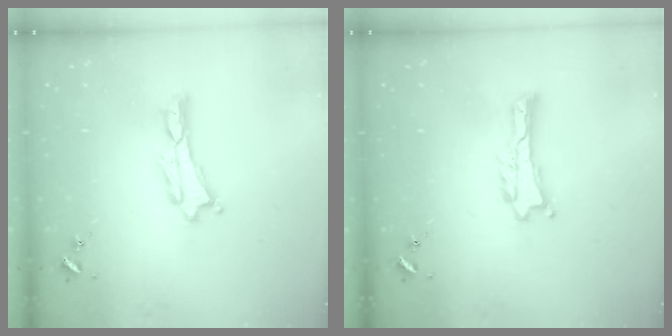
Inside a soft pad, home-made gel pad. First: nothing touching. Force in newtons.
{"total": 0.0}